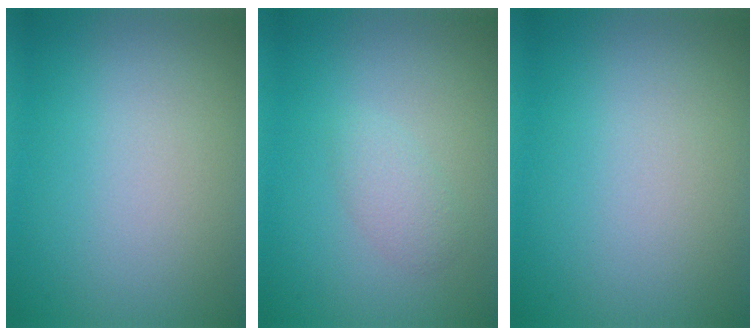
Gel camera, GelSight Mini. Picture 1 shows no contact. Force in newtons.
{"total": 1.5, "press": 1.5, "slide": 0.0}
{"total": 0.0}